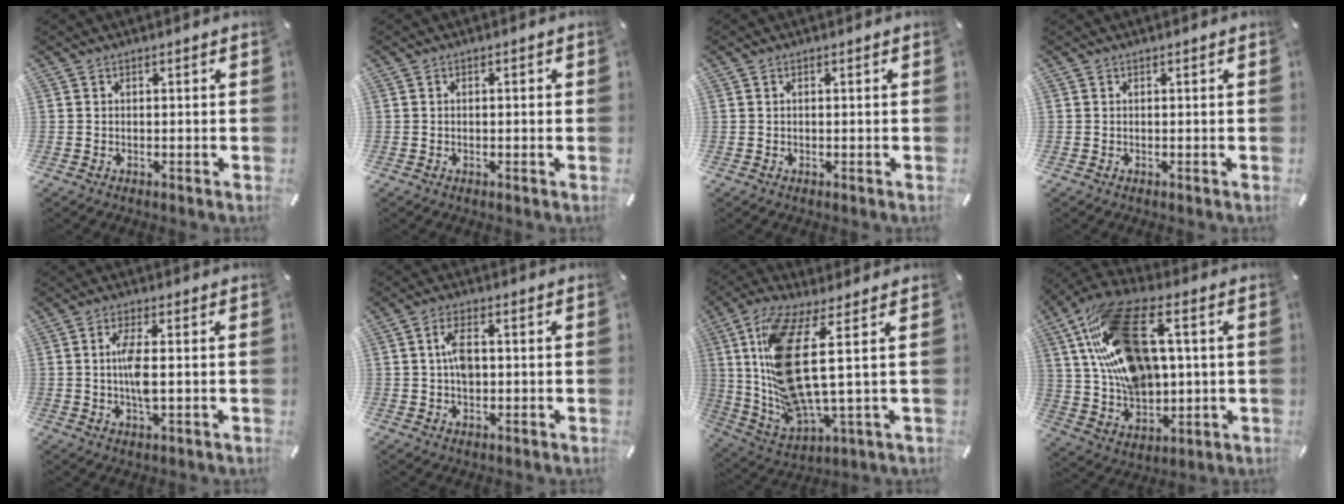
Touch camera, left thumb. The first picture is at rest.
{"total": 1.0, "force": [-0.2, 0.3, 0.9], "torque": [-0.016, 0.000, -0.004]}
{"total": 0.5, "force": [0.0, 0.2, 0.5], "torque": [-0.010, 0.001, 0.000]}
{"total": 0.0}
{"total": 6.2, "force": [0.2, 1.6, 6.0], "torque": [-0.133, -0.009, -0.005]}
{"total": 5.2, "force": [0.4, 3.0, 4.3], "torque": [-0.084, 0.002, 0.003]}
{"total": 19.2, "force": [4.5, 5.6, 17.8], "torque": [-0.376, -0.026, 0.068]}
{"total": 20.4, "force": [6.3, 12.9, 14.4], "torque": [-0.296, -0.016, 0.114]}